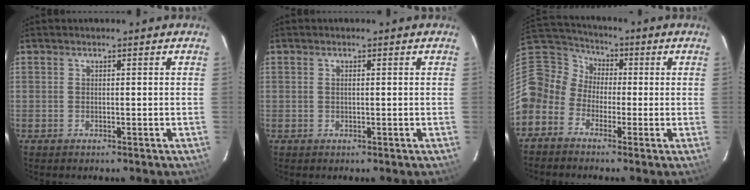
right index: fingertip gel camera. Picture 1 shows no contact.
{"total": 0.7, "force": [0.1, 0.2, 0.7], "torque": [-0.014, 0.002, 0.000]}
{"total": 10.4, "force": [-2.8, 9.4, 3.6], "torque": [-0.096, 0.032, -0.081]}